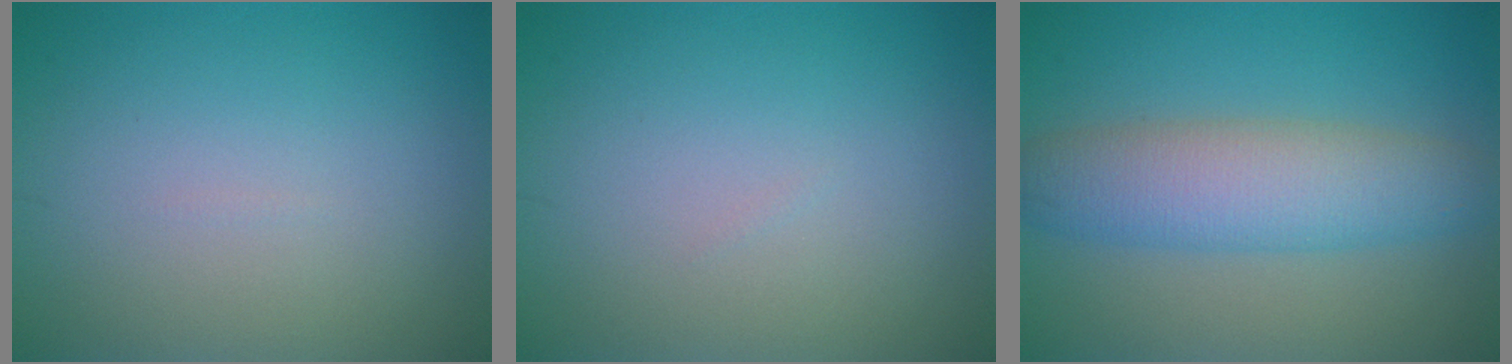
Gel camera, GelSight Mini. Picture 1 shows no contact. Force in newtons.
{"total": 0.0}
{"total": 6.2, "press": 6.2, "slide": 0.0}